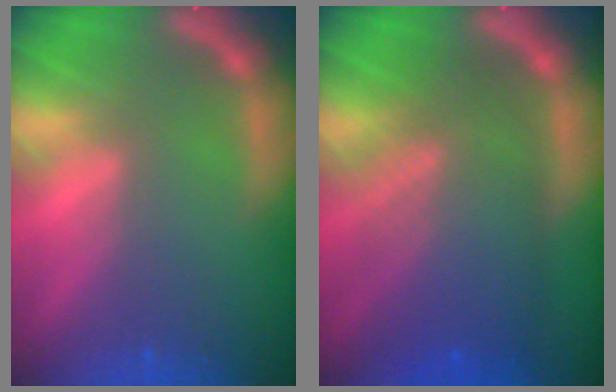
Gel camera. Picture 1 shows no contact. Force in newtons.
{"total": 9.1}